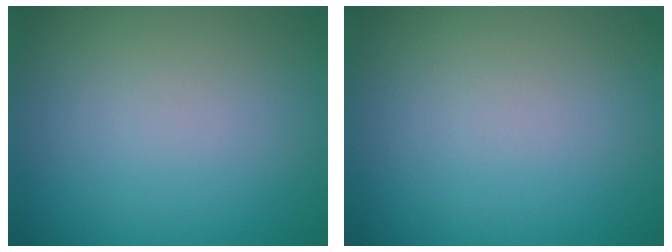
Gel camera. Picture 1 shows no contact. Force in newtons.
{"total": 0.0}